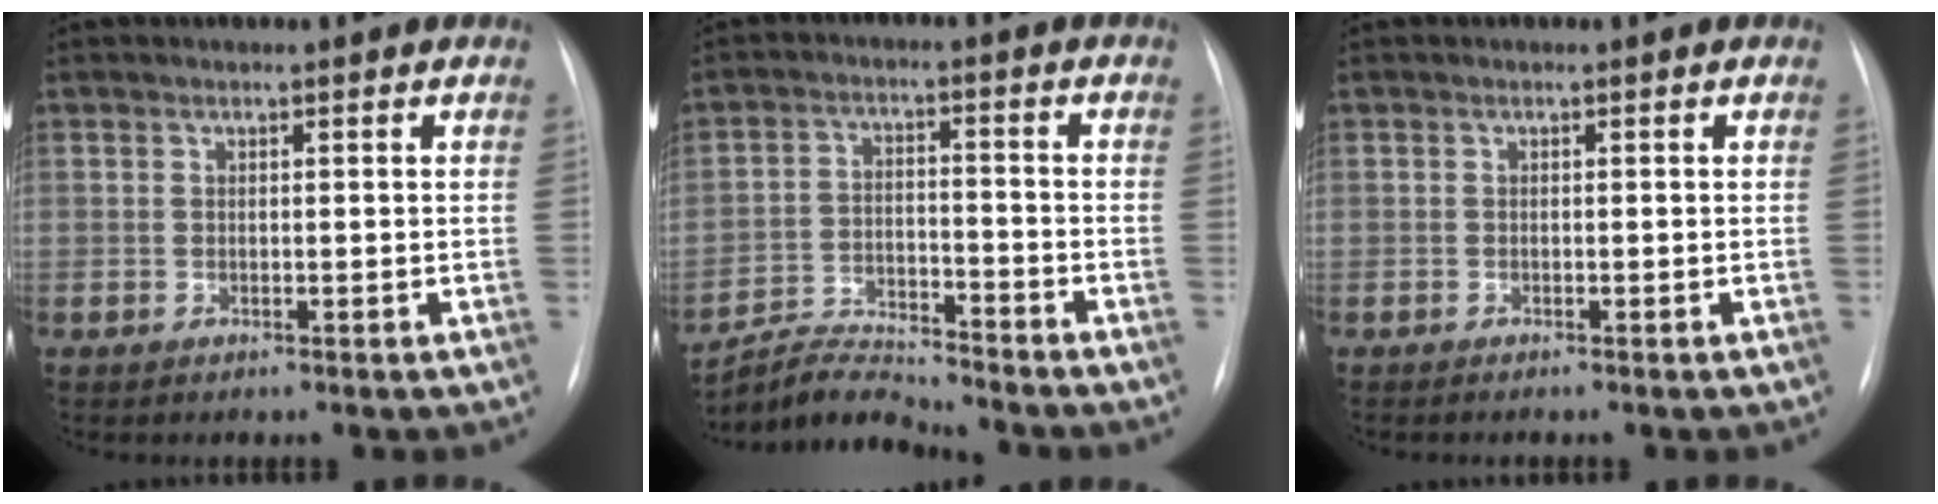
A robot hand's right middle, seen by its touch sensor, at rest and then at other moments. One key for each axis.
{"total": 7.1, "fx": -7.1, "fy": -0.4, "fz": -0.3, "tx": -0.003, "ty": 0.000, "tz": -0.127}
{"total": 0.6, "fx": -0.5, "fy": 0.0, "fz": 0.3, "tx": -0.005, "ty": -0.002, "tz": -0.005}